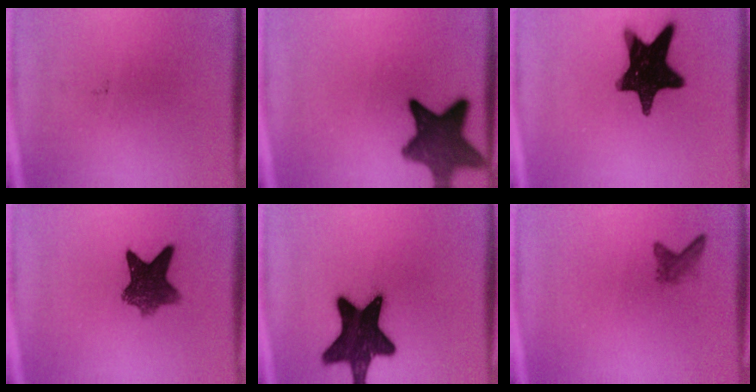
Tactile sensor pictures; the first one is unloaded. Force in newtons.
{"total": 11.3}
{"total": 17.9}
{"total": 8.3}
{"total": 17.9}
{"total": 1.7}